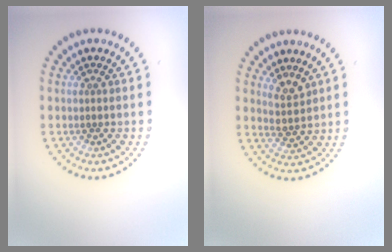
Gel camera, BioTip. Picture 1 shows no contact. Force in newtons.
{"total": 2.1, "press": 1.6, "slide": 1.3}